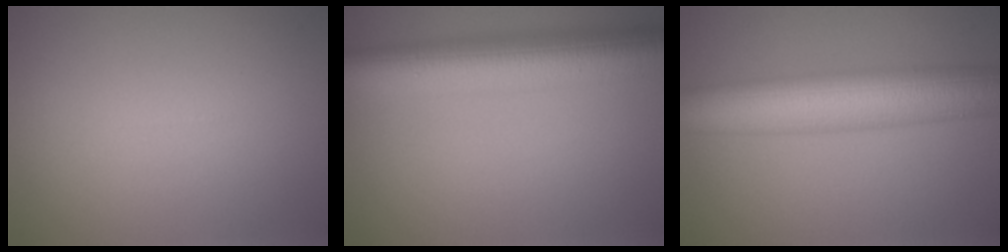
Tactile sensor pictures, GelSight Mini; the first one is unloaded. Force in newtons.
{"total": 9.2, "press": 9.2, "slide": 0.1}
{"total": 10.3, "press": 10.3, "slide": 0.1}